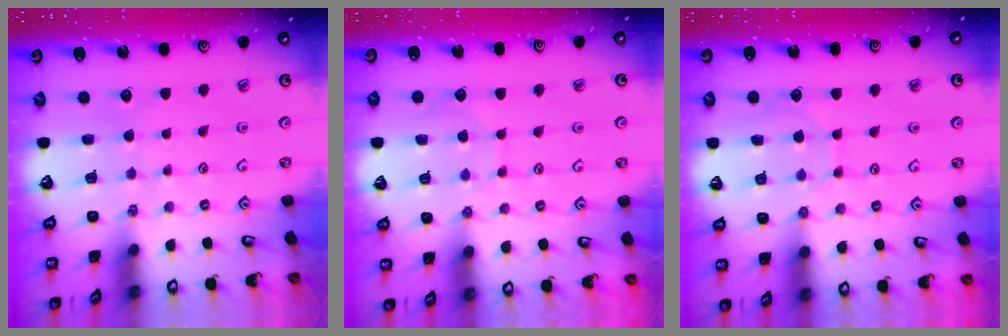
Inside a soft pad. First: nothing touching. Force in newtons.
{"total": 7.0, "press": 7.0, "slide": 0.6}
{"total": 7.8, "press": 7.8, "slide": 0.6}